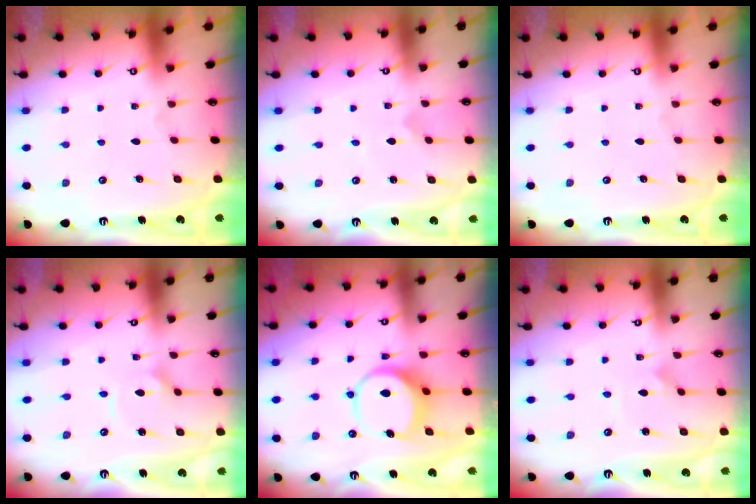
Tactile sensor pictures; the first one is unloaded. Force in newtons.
{"total": 0.0}
{"total": 0.0}
{"total": 2.3, "press": 2.2, "slide": 0.7}
{"total": 8.9, "press": 8.9, "slide": 1.2}
{"total": 1.9, "press": 1.9, "slide": 0.1}